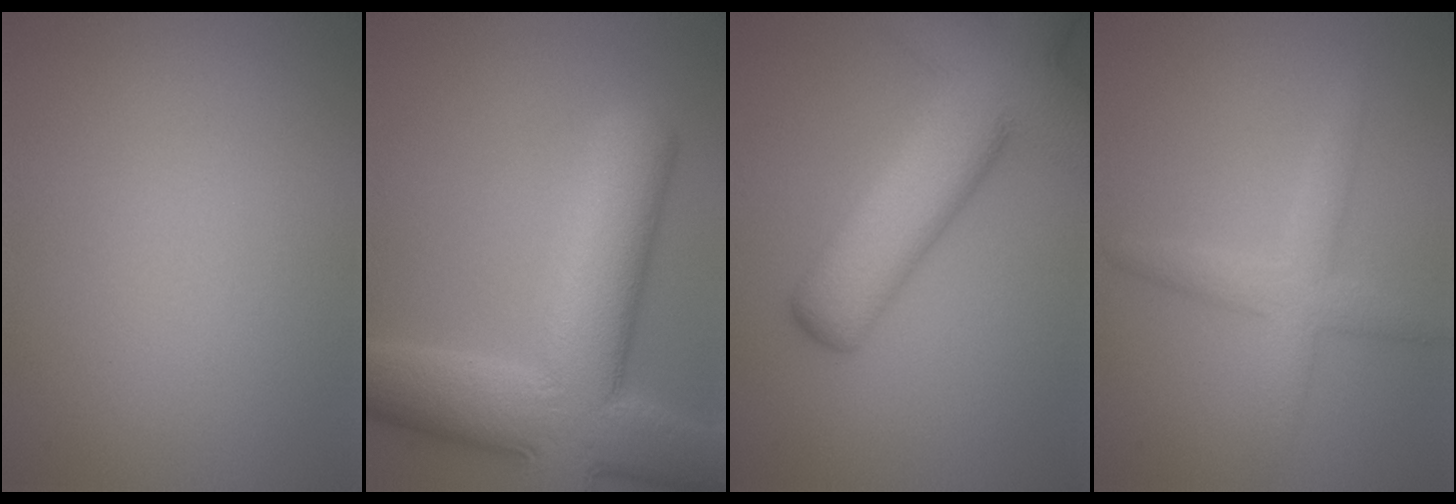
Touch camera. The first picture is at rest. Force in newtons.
{"total": 12.0, "press": 12.0, "slide": 0.7}
{"total": 11.0, "press": 11.0, "slide": 0.6}
{"total": 3.1, "press": 3.1, "slide": 0.1}